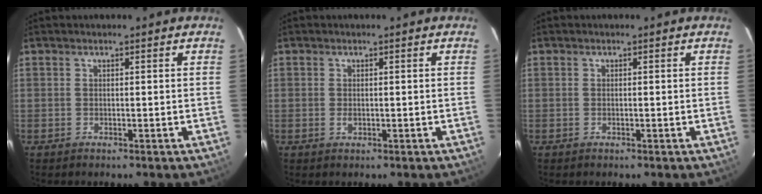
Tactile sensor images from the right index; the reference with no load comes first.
{"total": 1.1, "force": [-0.2, 0.7, 0.8], "torque": [-0.015, 0.000, -0.004]}
{"total": 0.0}